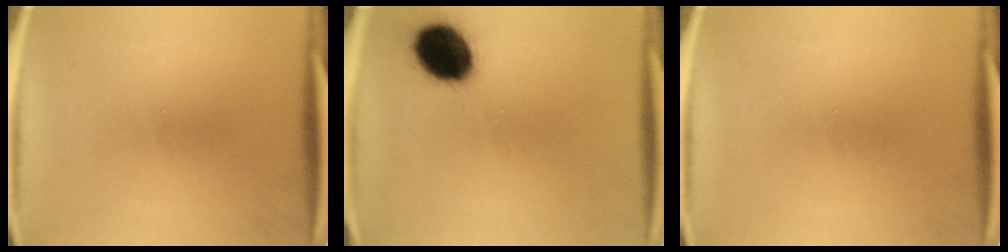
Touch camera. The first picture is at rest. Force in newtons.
{"total": 13.8}
{"total": 0.0}